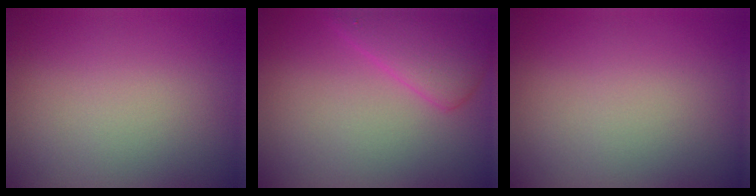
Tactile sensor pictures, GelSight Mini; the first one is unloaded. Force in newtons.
{"total": 4.3, "press": 4.2, "slide": 0.4}
{"total": 0.0}